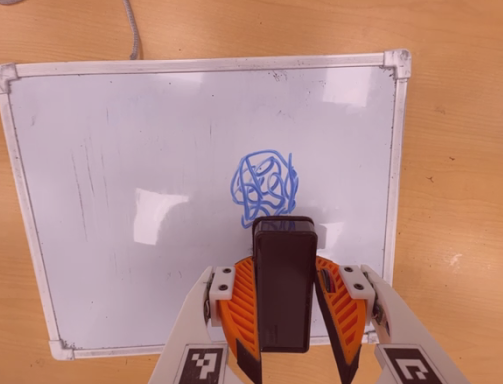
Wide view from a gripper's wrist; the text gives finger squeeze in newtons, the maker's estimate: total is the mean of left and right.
{"total": 5.5, "left": 4.2, "right": 6.7}